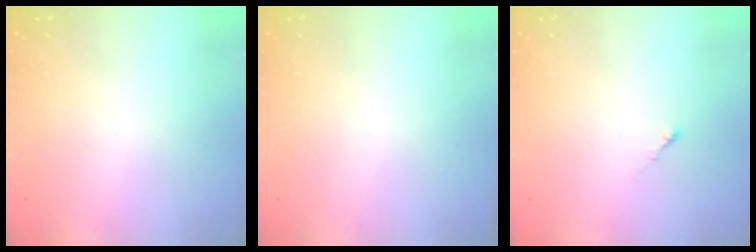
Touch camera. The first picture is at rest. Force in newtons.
{"total": 0.0}
{"total": 0.0}